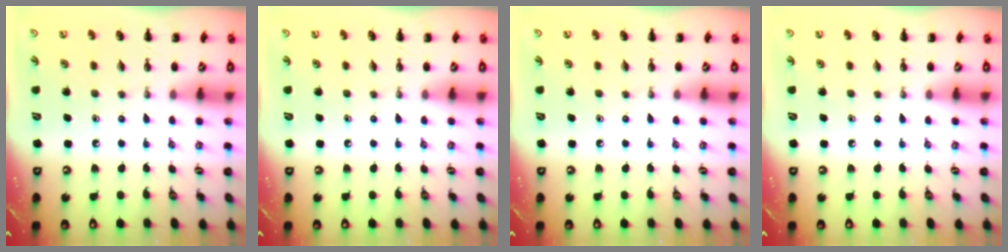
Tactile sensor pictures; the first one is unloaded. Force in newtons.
{"total": 0.0}
{"total": 0.0}
{"total": 0.0}